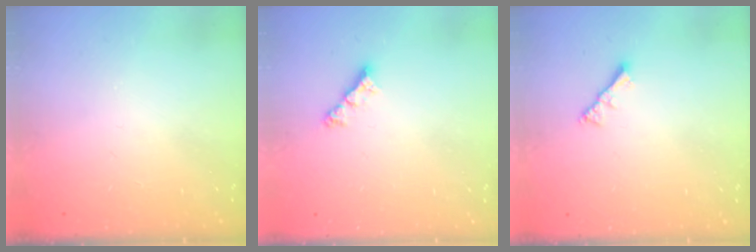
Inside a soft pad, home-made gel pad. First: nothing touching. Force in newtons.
{"total": 4.2, "press": 4.2, "slide": 0.2}
{"total": 2.8, "press": 2.8, "slide": 0.6}